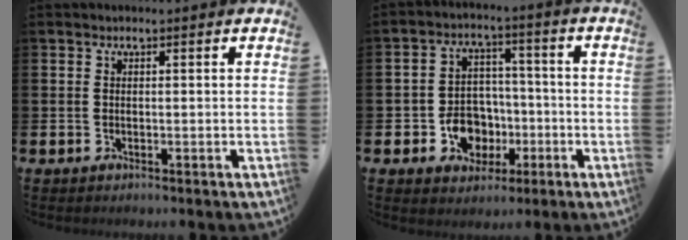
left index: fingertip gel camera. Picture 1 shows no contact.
{"total": 6.8, "force": [-2.1, 5.8, 2.8], "torque": [-0.060, 0.020, -0.035]}